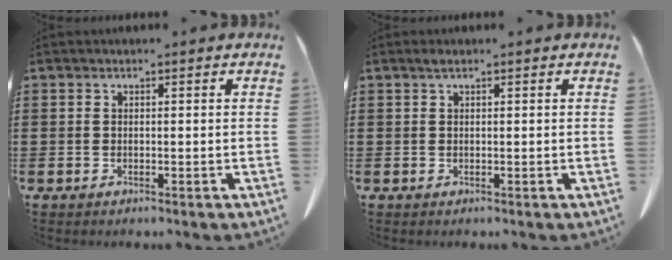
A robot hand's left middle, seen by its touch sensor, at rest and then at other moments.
{"total": 0.6, "force": [0.3, 0.1, 0.5], "torque": [-0.011, 0.002, 0.005]}